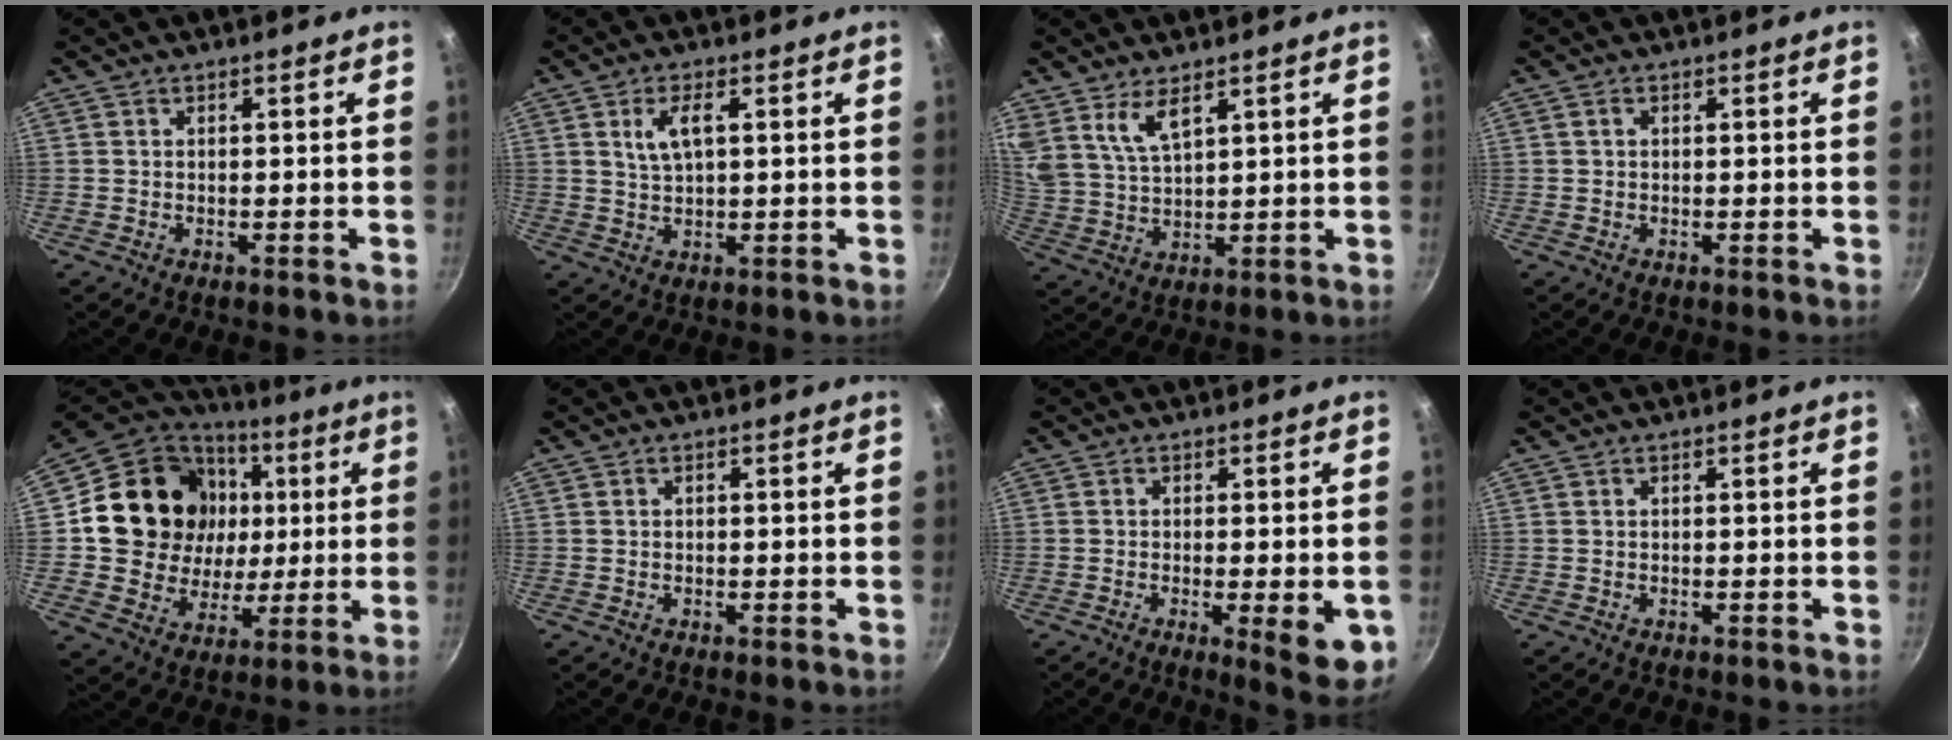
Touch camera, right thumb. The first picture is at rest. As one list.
[{"total": 5.0, "force": [1.5, 2.2, 4.2], "torque": [-0.075, 0.003, 0.031]}, {"total": 6.8, "force": [4.4, 2.6, 4.4], "torque": [-0.082, -0.030, 0.099]}, {"total": 0.9, "force": [0.2, 0.7, 0.5], "torque": [-0.007, 0.004, 0.003]}, {"total": 22.1, "force": [4.0, 18.9, 10.7], "torque": [-0.178, 0.008, 0.075]}, {"total": 0.5, "force": [0.1, 0.4, 0.3], "torque": [-0.004, 0.005, 0.002]}, {"total": 8.4, "force": [-2.1, 2.1, 7.8], "torque": [-0.095, -0.006, -0.023]}, {"total": 0.0}]